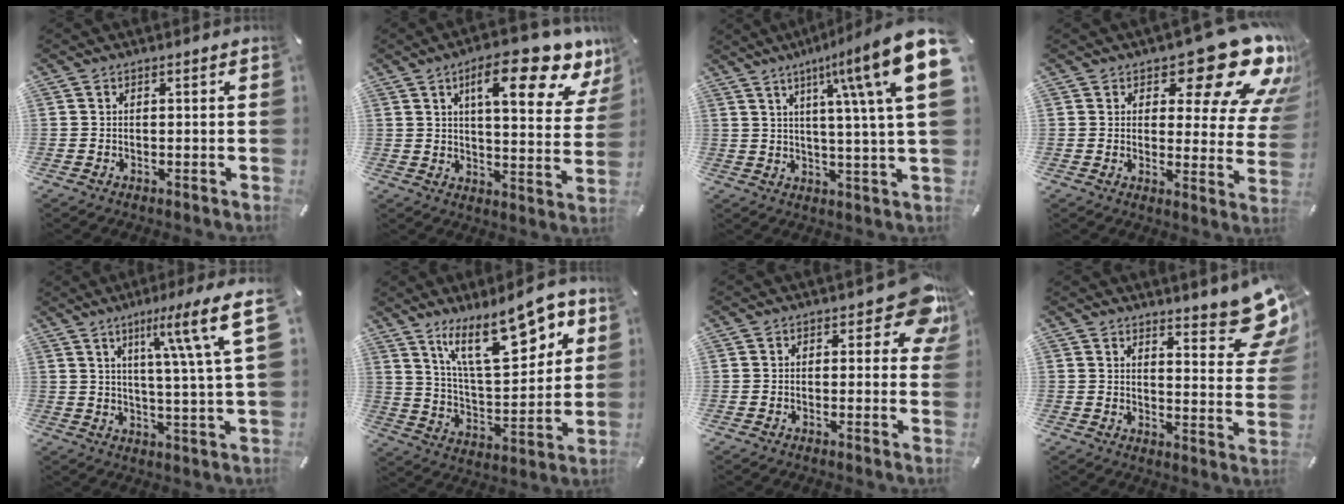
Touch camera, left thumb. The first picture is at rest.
{"total": 17.2, "force": [10.0, 5.0, 13.1], "torque": [-0.186, -0.059, 0.152]}
{"total": 19.2, "force": [7.9, 2.9, 17.3], "torque": [-0.259, -0.044, 0.108]}
{"total": 20.0, "force": [12.4, 8.1, 13.4], "torque": [-0.159, -0.091, 0.202]}
{"total": 11.0, "force": [5.8, -0.5, 9.3], "torque": [-0.141, -0.028, 0.082]}
{"total": 20.6, "force": [12.2, 8.8, 14.1], "torque": [-0.223, -0.056, 0.204]}
{"total": 9.1, "force": [4.4, 4.2, 6.8], "torque": [-0.073, -0.022, 0.070]}
{"total": 11.6, "force": [9.1, 3.3, 6.3], "torque": [-0.074, -0.074, 0.158]}